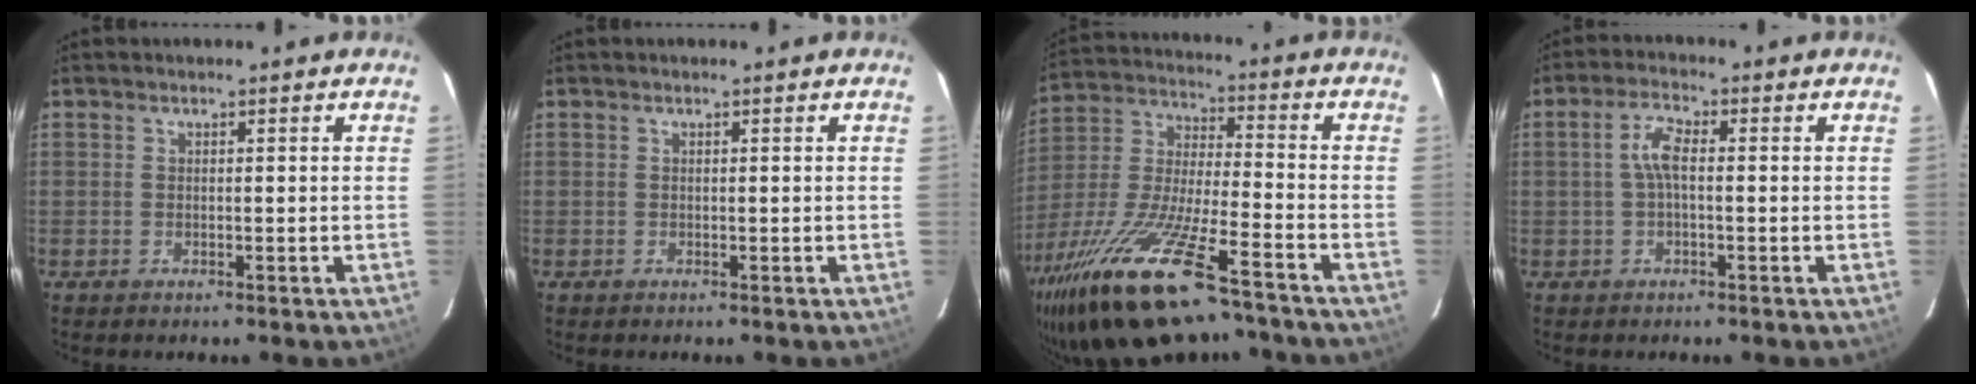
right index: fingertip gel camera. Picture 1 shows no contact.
{"total": 0.0}
{"total": 24.0, "force": [-16.5, 5.9, 16.5], "torque": [-0.342, -0.051, -0.291]}
{"total": 4.0, "force": [-0.1, 1.4, 3.7], "torque": [-0.077, 0.012, -0.002]}